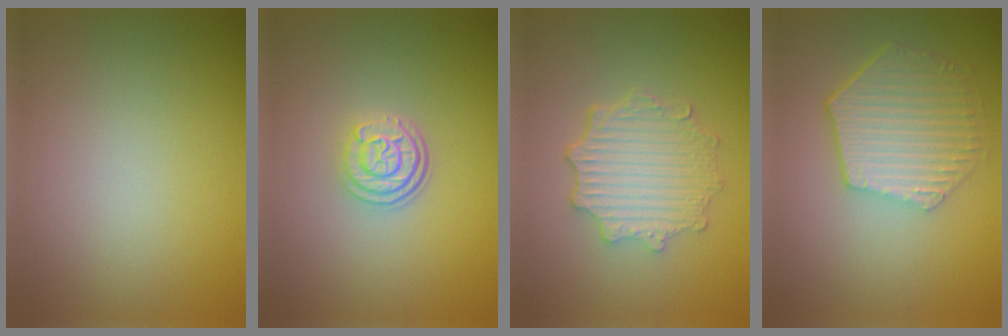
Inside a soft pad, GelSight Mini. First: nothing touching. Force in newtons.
{"total": 3.2, "press": 2.5, "slide": 2.0}
{"total": 4.9, "press": 3.9, "slide": 2.9}
{"total": 5.9, "press": 4.4, "slide": 3.8}